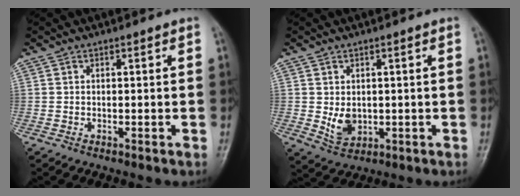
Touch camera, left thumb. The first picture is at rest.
{"total": 4.6, "force": [0.1, 3.4, 3.0], "torque": [-0.039, -0.010, 0.013]}